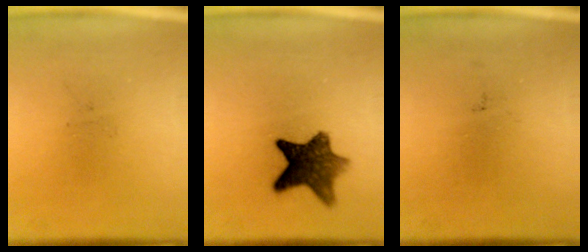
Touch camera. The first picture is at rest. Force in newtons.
{"total": 9.2}
{"total": 0.0}